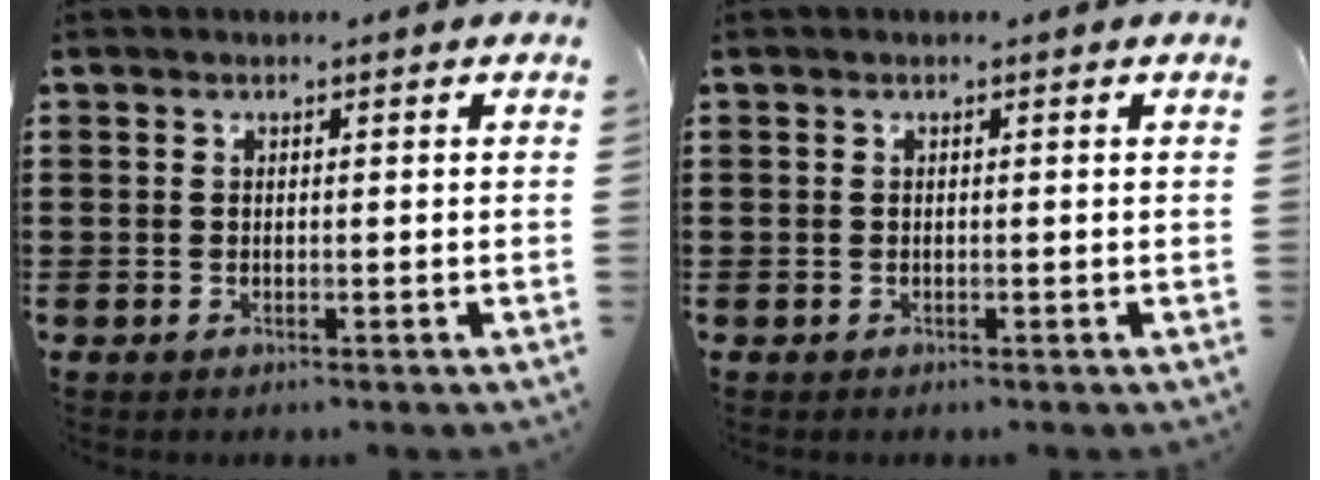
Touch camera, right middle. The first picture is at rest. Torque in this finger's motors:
{"motor_torque": [0.09, -0.08, -0.02, 0.01]}